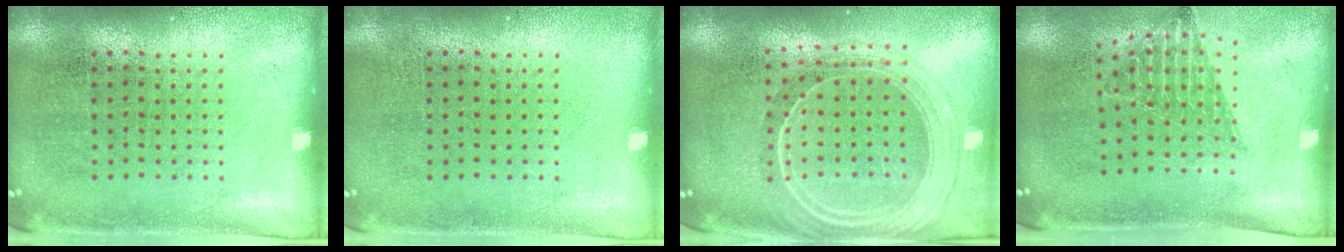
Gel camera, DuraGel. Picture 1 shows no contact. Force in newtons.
{"total": 0.0}
{"total": 2.4, "press": 2.0, "slide": 1.2}
{"total": 1.3, "press": 1.1, "slide": 0.7}